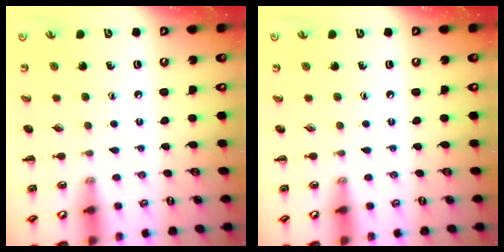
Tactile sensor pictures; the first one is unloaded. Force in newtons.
{"total": 0.0}